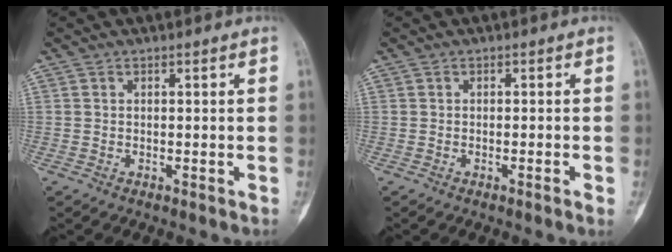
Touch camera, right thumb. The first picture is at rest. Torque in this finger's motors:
{"motor_torque": [-0.58, 0.32, -0.08, 0.09, -0.01]}